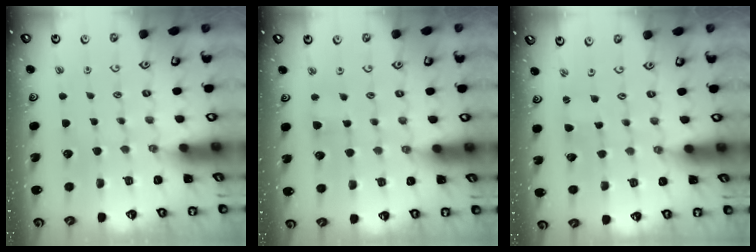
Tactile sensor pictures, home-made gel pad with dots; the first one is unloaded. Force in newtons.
{"total": 2.8, "press": 2.8, "slide": 0.5}
{"total": 0.0}